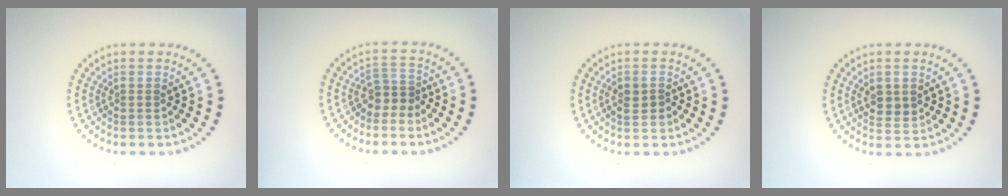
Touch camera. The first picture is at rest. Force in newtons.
{"total": 1.9, "press": 1.4, "slide": 1.4}
{"total": 1.5, "press": 1.5, "slide": 0.1}
{"total": 1.8, "press": 1.8, "slide": 0.5}